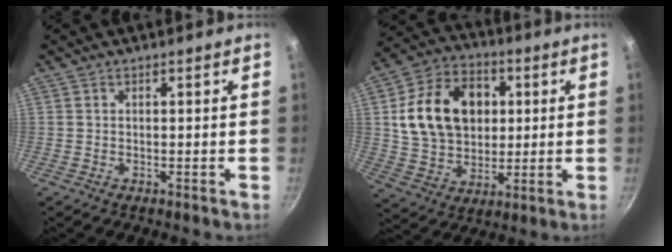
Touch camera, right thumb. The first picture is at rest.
{"total": 18.5, "force": [3.2, 13.9, 11.8], "torque": [-0.178, 0.009, 0.054]}